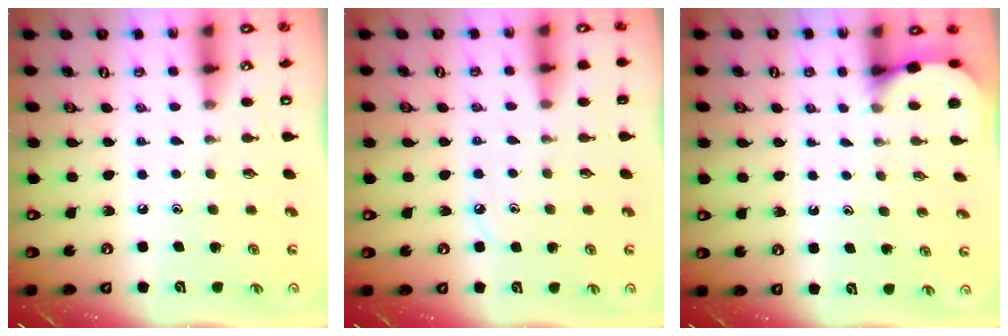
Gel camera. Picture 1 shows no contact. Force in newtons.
{"total": 3.4, "press": 3.3, "slide": 0.5}
{"total": 2.6, "press": 2.6, "slide": 0.2}